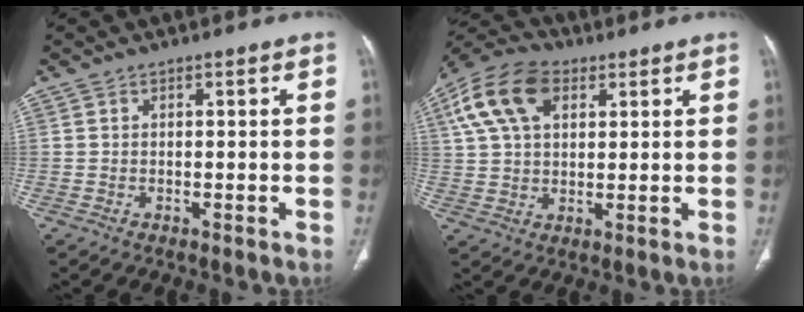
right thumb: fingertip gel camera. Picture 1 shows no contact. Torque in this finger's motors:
{"motor_torque": [-0.47, 0.74, 0.40, -0.38, 0.36]}